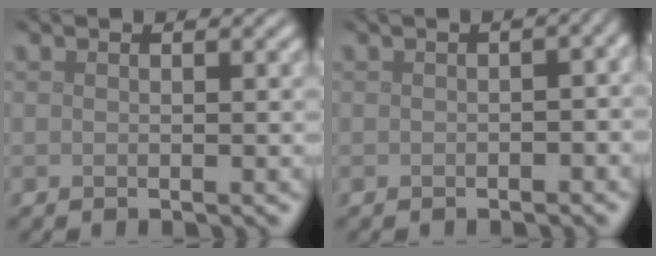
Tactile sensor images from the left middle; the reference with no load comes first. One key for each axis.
{"total": 2.2, "fx": -0.3, "fy": 1.0, "fz": 1.9, "tx": -0.018, "ty": 0.001, "tz": 0.001}